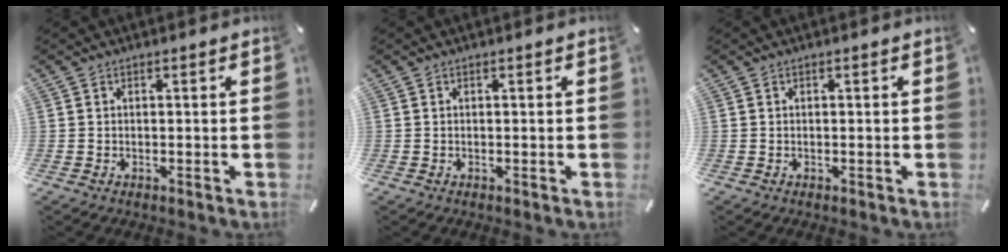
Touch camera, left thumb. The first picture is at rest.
{"total": 0.0}
{"total": 0.0}